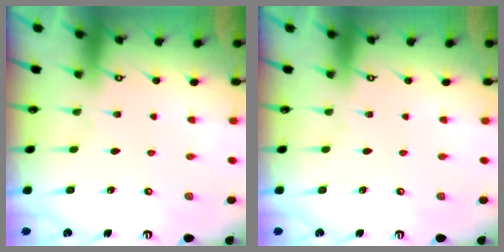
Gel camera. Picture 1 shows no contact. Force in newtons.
{"total": 0.0}